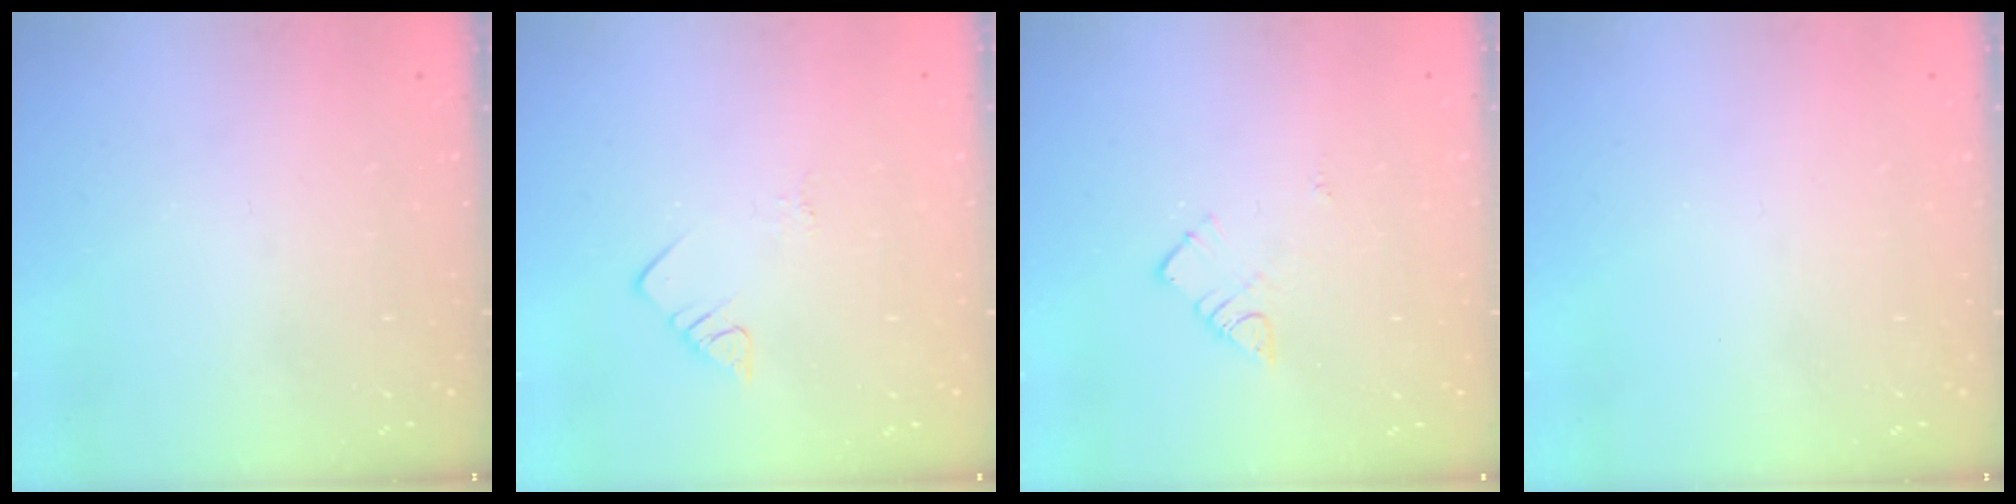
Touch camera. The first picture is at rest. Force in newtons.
{"total": 2.8, "press": 2.8, "slide": 0.4}
{"total": 5.2, "press": 5.2, "slide": 0.2}
{"total": 0.0}